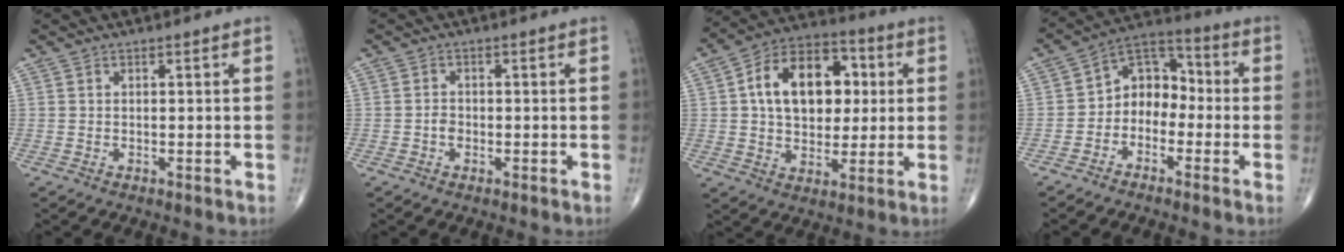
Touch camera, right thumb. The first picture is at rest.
{"total": 1.5, "force": [-0.6, 1.1, 0.8], "torque": [-0.007, 0.006, -0.012]}
{"total": 17.7, "force": [3.2, 11.7, 12.9], "torque": [-0.170, 0.016, 0.046]}
{"total": 8.8, "force": [-2.3, 6.8, 5.1], "torque": [-0.049, 0.051, -0.061]}